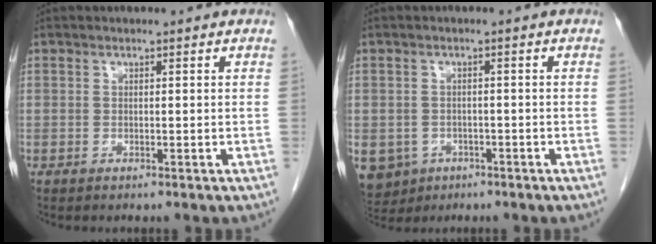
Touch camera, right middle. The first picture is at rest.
{"total": 8.5, "force": [-4.2, 7.0, 2.4], "torque": [-0.070, 0.001, -0.057]}